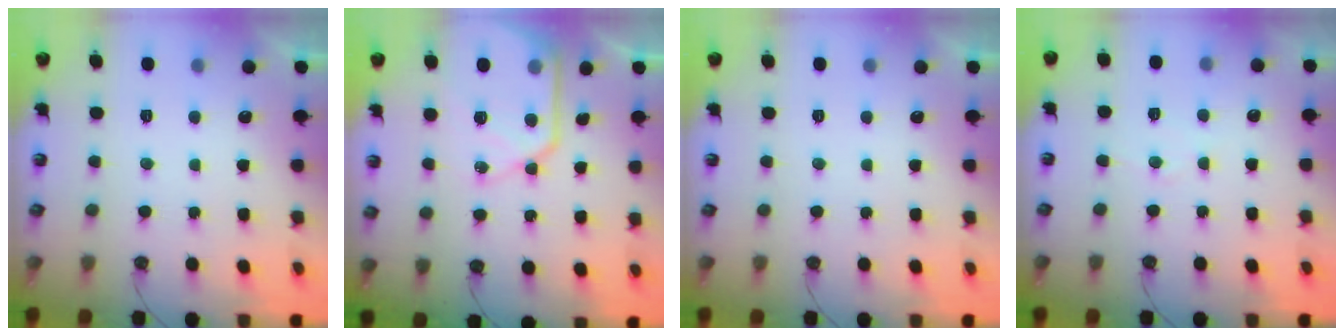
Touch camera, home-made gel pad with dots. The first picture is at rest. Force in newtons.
{"total": 13.9, "press": 13.8, "slide": 1.4}
{"total": 0.0}
{"total": 5.3, "press": 5.3, "slide": 0.5}